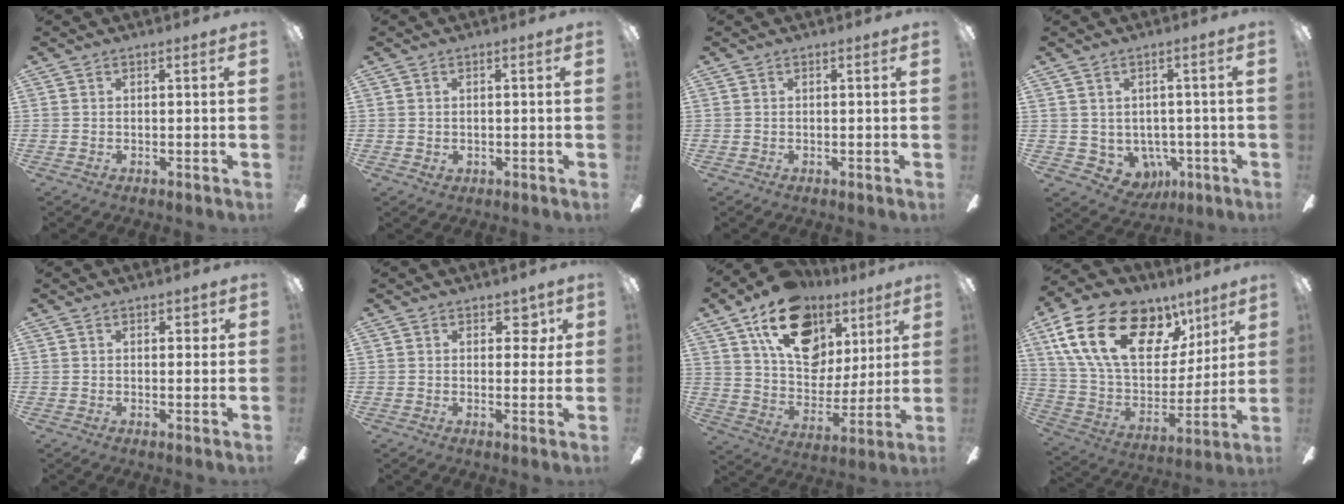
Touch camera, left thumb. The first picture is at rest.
{"total": 1.3, "force": [-0.5, 1.1, 0.6], "torque": [-0.010, 0.005, -0.010]}
{"total": 0.0}
{"total": 6.1, "force": [-1.4, 5.5, 2.3], "torque": [-0.061, 0.007, -0.023]}
{"total": 2.1, "force": [0.6, 1.1, 1.7], "torque": [-0.019, 0.001, 0.005]}
{"total": 4.7, "force": [1.7, 2.9, 3.2], "torque": [-0.026, -0.004, 0.021]}
{"total": 21.7, "force": [11.9, 13.9, 11.6], "torque": [-0.180, -0.054, 0.215]}
{"total": 24.9, "force": [12.1, 14.9, 16.0], "torque": [-0.290, -0.048, 0.217]}